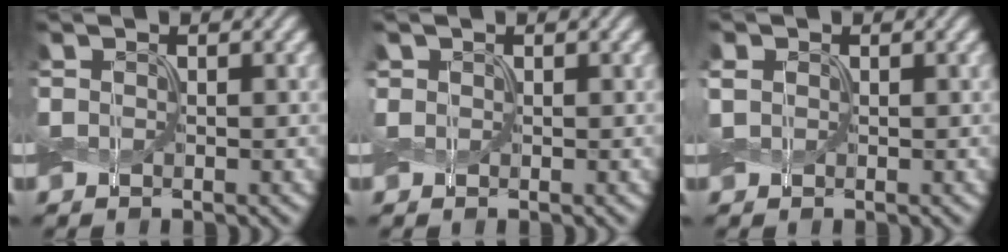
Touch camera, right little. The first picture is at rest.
{"total": 0.6, "force": [0.4, 0.5, 0.1], "torque": [-0.002, 0.002, 0.008]}
{"total": 0.8, "force": [0.3, 0.7, 0.4], "torque": [-0.010, 0.001, 0.006]}